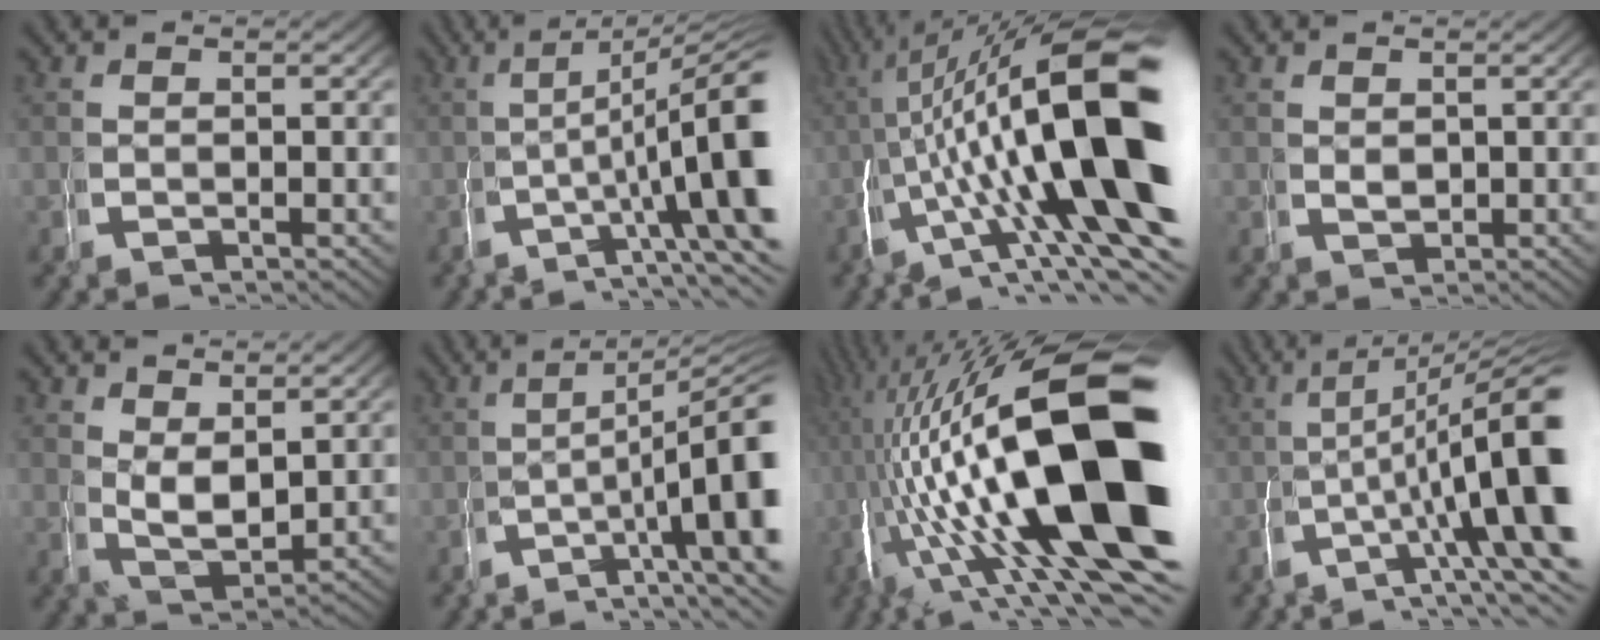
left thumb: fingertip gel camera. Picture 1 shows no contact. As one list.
[{"total": 12.6, "force": [0.9, 6.2, 11.0], "torque": [-0.140, -0.011, 0.015]}, {"total": 19.4, "force": [0.4, 10.2, 16.5], "torque": [-0.235, -0.031, 0.013]}, {"total": 0.8, "force": [0.4, 0.6, -0.4], "torque": [0.010, -0.002, 0.015]}, {"total": 3.4, "force": [0.9, 2.5, 2.0], "torque": [-0.053, -0.027, 0.032]}, {"total": 9.5, "force": [0.0, 5.2, 7.9], "torque": [-0.125, -0.016, 0.004]}, {"total": 26.4, "force": [-1.0, 13.6, 22.6], "torque": [-0.361, -0.068, 0.017]}, {"total": 13.9, "force": [1.4, 6.9, 12.0], "torque": [-0.165, -0.014, 0.025]}]